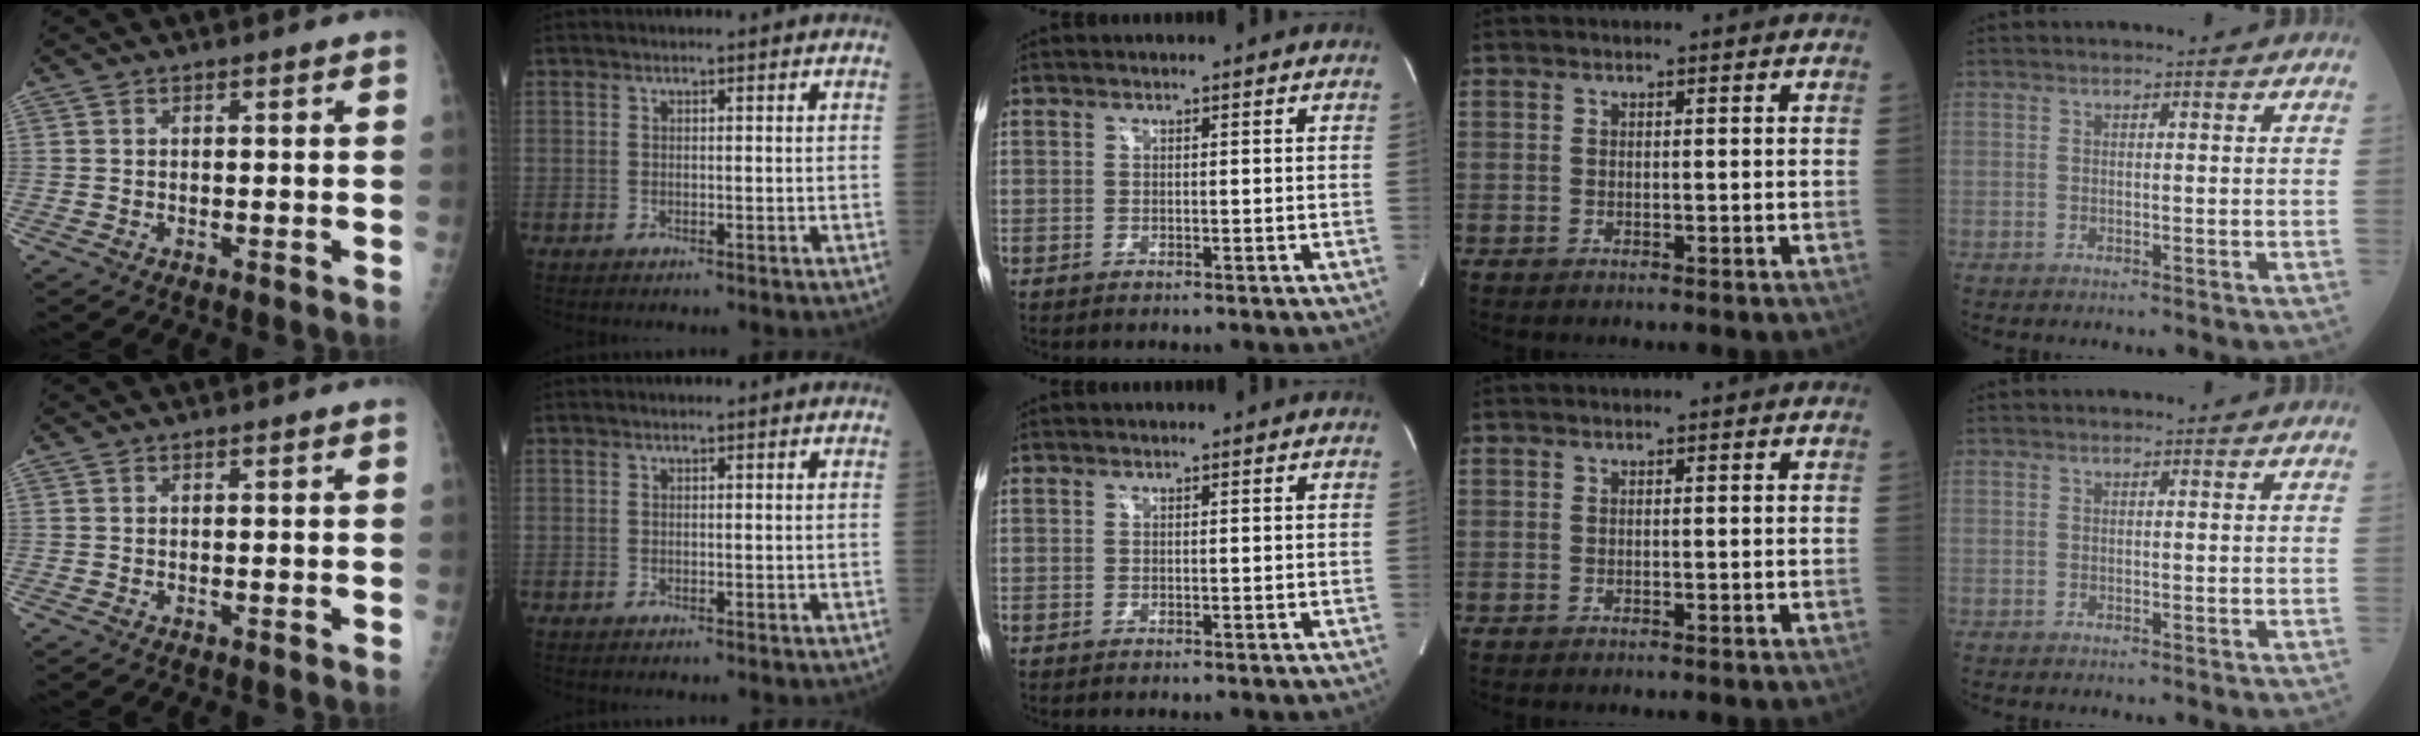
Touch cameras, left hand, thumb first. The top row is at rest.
{}